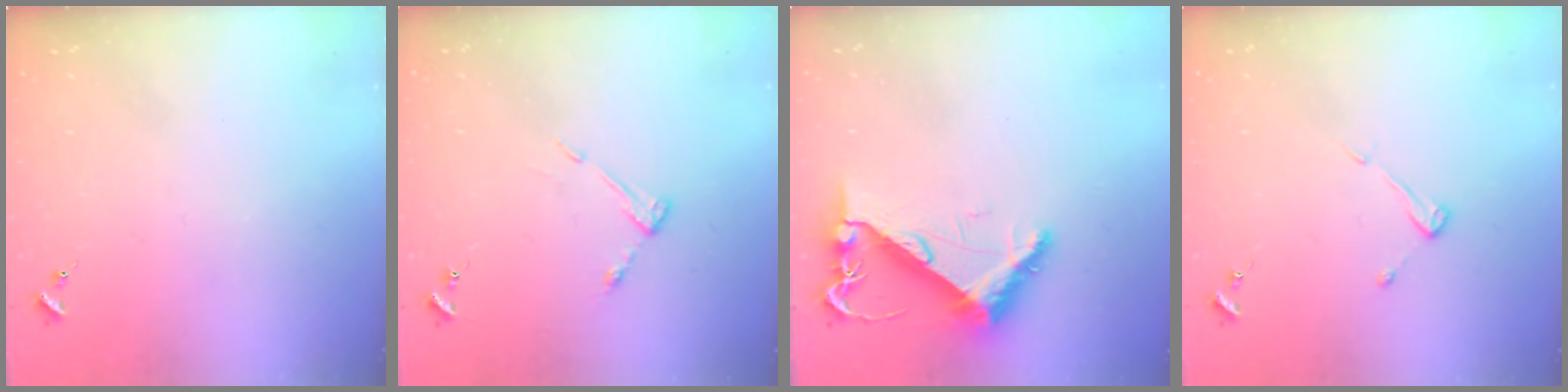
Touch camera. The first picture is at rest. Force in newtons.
{"total": 5.0, "press": 4.9, "slide": 0.4}
{"total": 8.3, "press": 8.2, "slide": 1.0}
{"total": 3.8, "press": 3.8, "slide": 0.4}